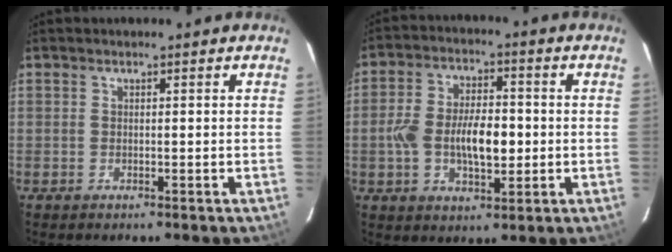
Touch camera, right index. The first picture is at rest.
{"total": 10.7, "force": [-1.4, 5.1, 9.3], "torque": [-0.179, 0.007, -0.025]}